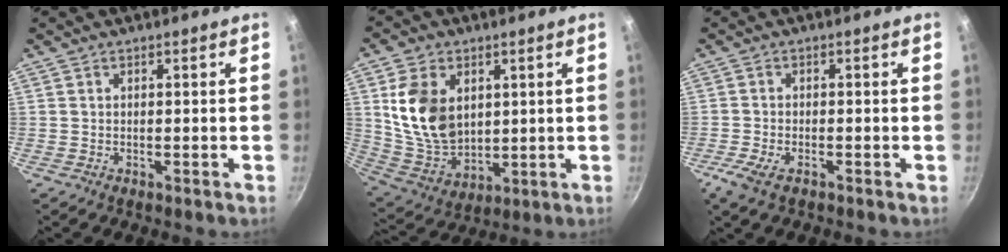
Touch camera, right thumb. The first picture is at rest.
{"total": 14.6, "force": [3.4, 10.3, 9.8], "torque": [-0.159, -0.028, 0.080]}
{"total": 4.1, "force": [-2.3, 1.7, 3.0], "torque": [-0.073, 0.000, -0.049]}